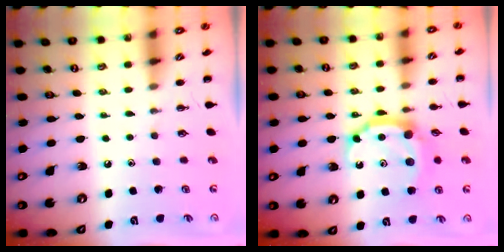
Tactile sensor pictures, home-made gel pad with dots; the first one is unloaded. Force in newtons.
{"total": 11.6, "press": 11.6, "slide": 0.7}